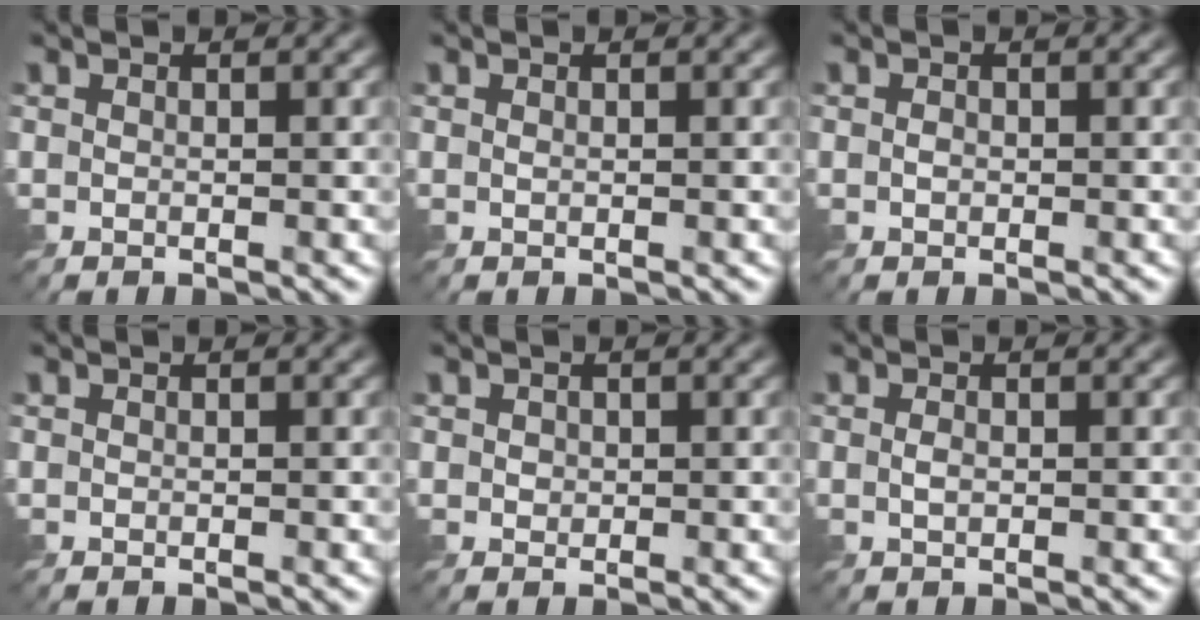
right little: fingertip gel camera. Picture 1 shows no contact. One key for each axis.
{"total": 0.0}
{"total": 0.6, "fx": -0.3, "fy": 0.5, "fz": 0.3, "tx": -0.006, "ty": -0.004, "tz": -0.006}
{"total": 0.0}
{"total": 0.8, "fx": 0.2, "fy": 0.7, "fz": 0.1, "tx": -0.002, "ty": -0.002, "tz": 0.004}
{"total": 0.8, "fx": -0.3, "fy": 0.4, "fz": 0.6, "tx": -0.015, "ty": -0.002, "tz": -0.005}